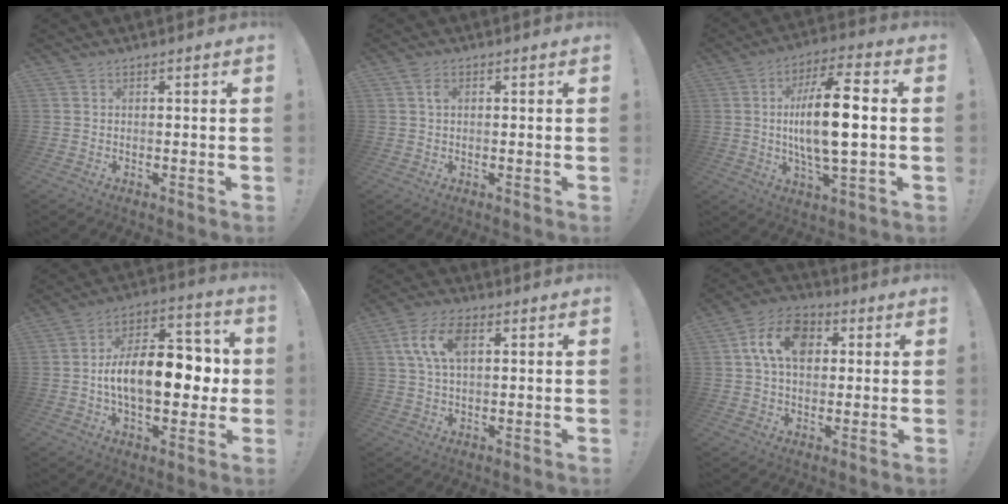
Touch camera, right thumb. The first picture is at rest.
{"total": 1.9, "force": [0.6, 1.1, 1.5], "torque": [-0.032, 0.004, 0.010]}
{"total": 16.4, "force": [0.3, 5.1, 15.5], "torque": [-0.283, -0.003, -0.013]}
{"total": 18.0, "force": [-1.3, 9.8, 15.0], "torque": [-0.240, 0.014, -0.021]}
{"total": 10.3, "force": [3.2, 5.8, 7.9], "torque": [-0.147, 0.007, 0.057]}
{"total": 13.1, "force": [3.8, 9.1, 8.5], "torque": [-0.130, 0.009, 0.073]}